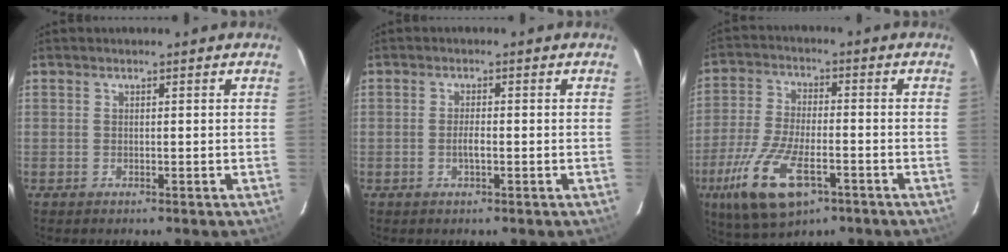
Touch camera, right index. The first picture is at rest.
{"total": 1.9, "force": [-0.6, 0.5, 1.7], "torque": [-0.034, -0.001, -0.011]}
{"total": 15.6, "force": [-7.6, 6.4, 12.0], "torque": [-0.261, -0.033, -0.139]}